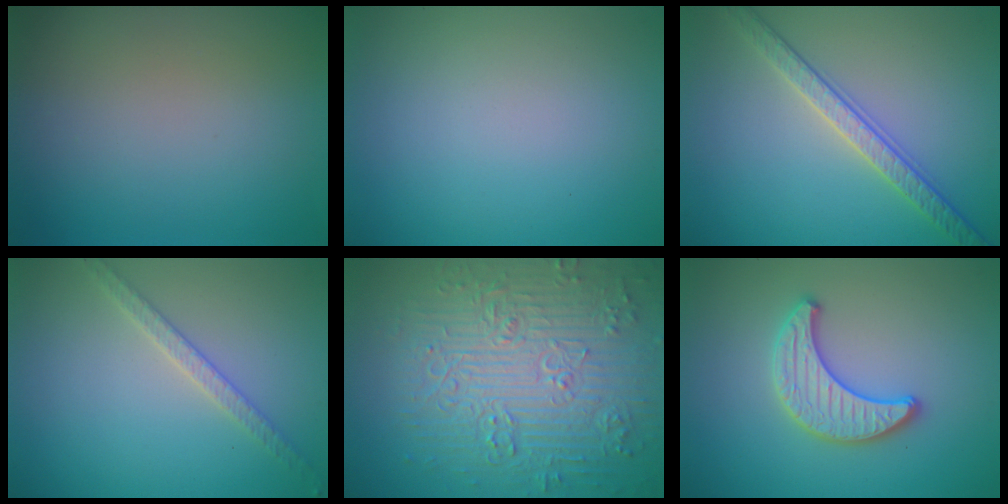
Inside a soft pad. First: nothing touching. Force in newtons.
{"total": 0.0}
{"total": 3.3, "press": 3.2, "slide": 1.0}
{"total": 2.1, "press": 2.0, "slide": 0.6}
{"total": 9.3, "press": 6.9, "slide": 6.3}
{"total": 3.4, "press": 3.4, "slide": 0.2}